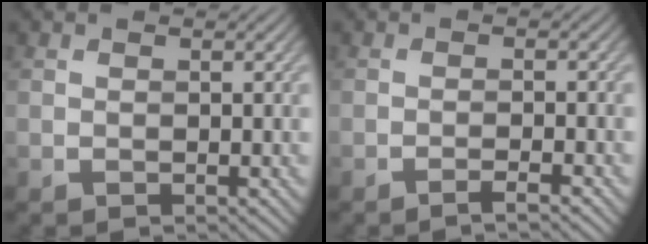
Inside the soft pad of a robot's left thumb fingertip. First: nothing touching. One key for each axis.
{"total": 2.2, "fx": -1.5, "fy": 0.1, "fz": 1.5, "tx": -0.017, "ty": 0.007, "tz": -0.037}